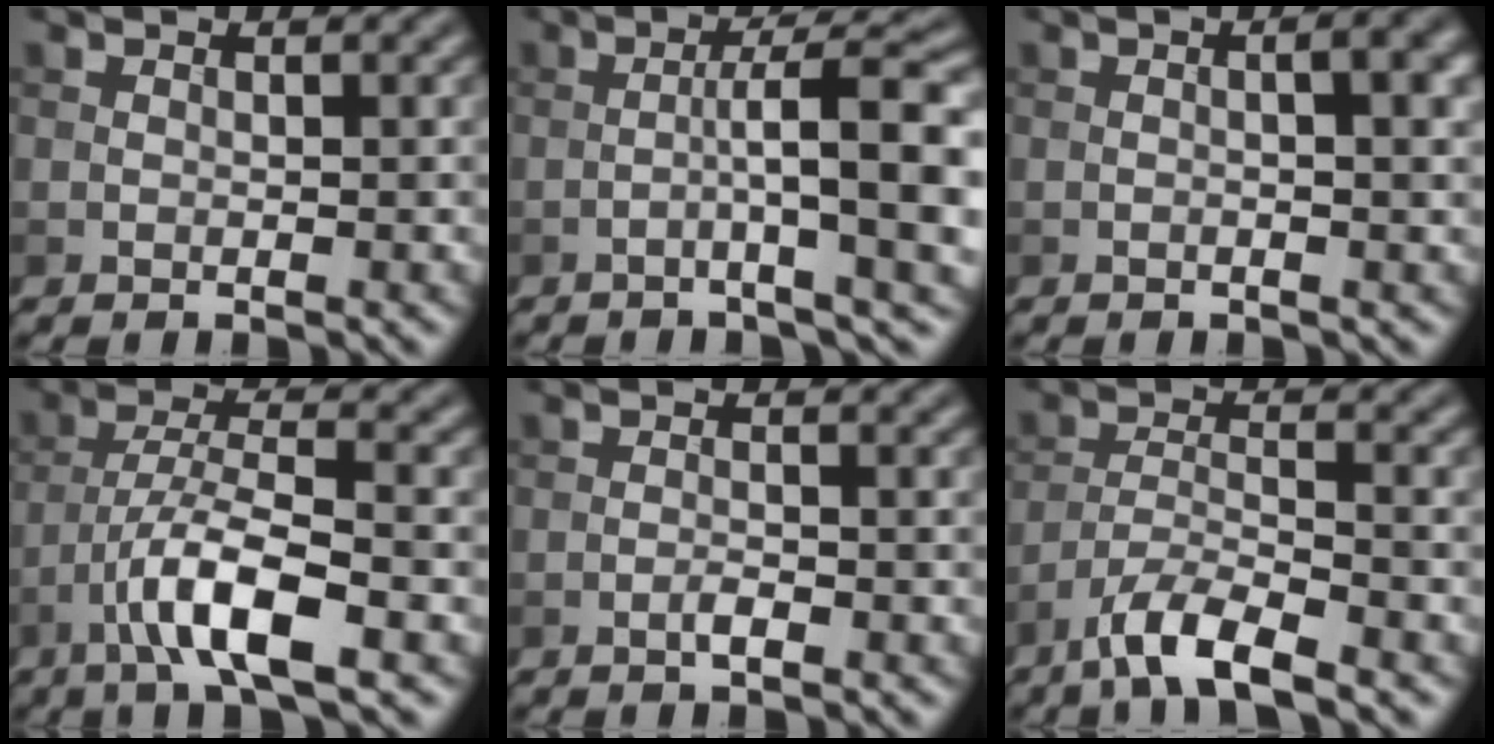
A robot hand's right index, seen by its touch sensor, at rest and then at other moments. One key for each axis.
{"total": 8.6, "fx": -1.6, "fy": 1.4, "fz": 8.3, "tx": -0.119, "ty": 0.018, "tz": -0.033}
{"total": 4.8, "fx": 0.8, "fy": 1.8, "fz": 4.4, "tx": -0.038, "ty": 0.014, "tz": -0.006}
{"total": 7.1, "fx": -3.3, "fy": 1.7, "fz": 6.1, "tx": -0.110, "ty": 0.009, "tz": -0.066}
{"total": 1.2, "fx": -0.6, "fy": 0.2, "fz": 1.1, "tx": -0.020, "ty": 0.002, "tz": -0.013}
{"total": 5.3, "fx": -3.9, "fy": 1.1, "fz": 3.4, "tx": -0.064, "ty": -0.001, "tz": -0.079}